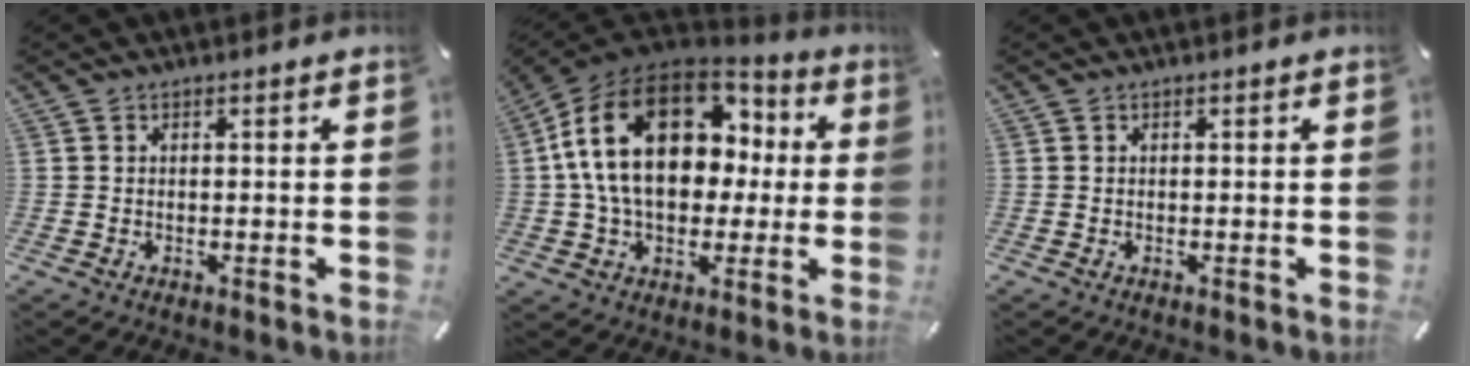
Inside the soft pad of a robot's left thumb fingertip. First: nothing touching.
{"total": 23.7, "force": [4.6, 16.2, 16.7], "torque": [-0.325, 0.003, 0.079]}
{"total": 0.0}